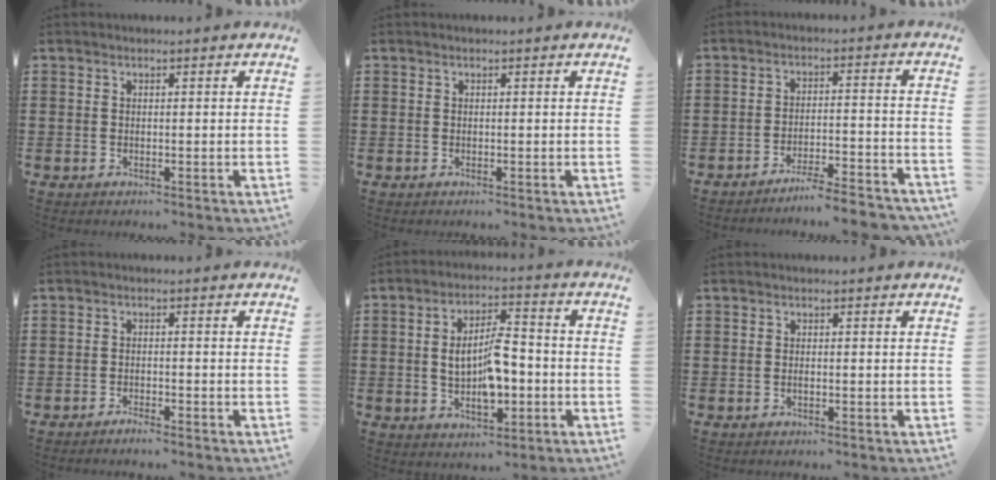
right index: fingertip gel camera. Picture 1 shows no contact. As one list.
[{"total": 0.0}, {"total": 4.9, "force": [-4.7, -0.6, 1.4], "torque": [-0.025, -0.011, -0.093]}, {"total": 1.5, "force": [-1.4, -0.1, 0.4], "torque": [-0.009, -0.002, -0.026]}, {"total": 8.5, "force": [-1.0, 4.0, 7.5], "torque": [-0.131, 0.003, -0.024]}, {"total": 0.6, "force": [-0.3, 0.1, 0.5], "torque": [-0.009, -0.003, -0.005]}]